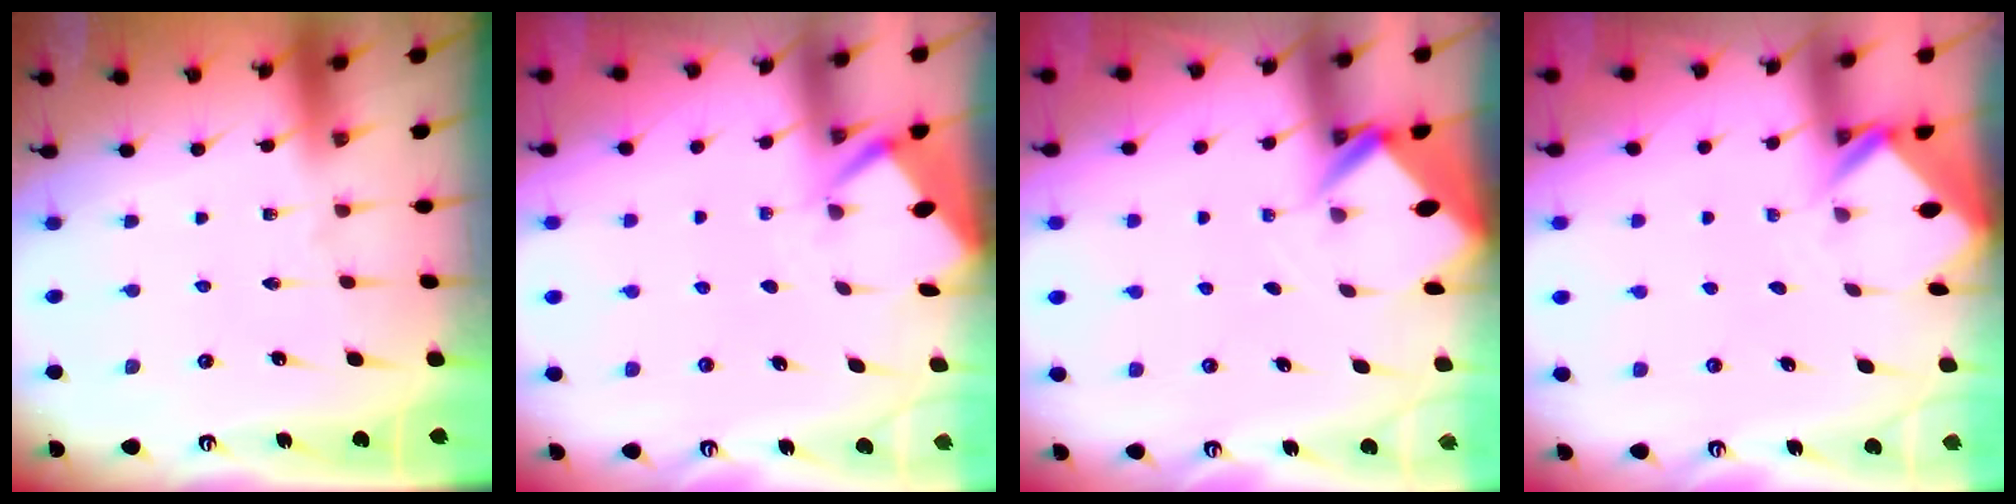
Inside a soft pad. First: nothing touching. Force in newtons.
{"total": 2.7, "press": 2.7, "slide": 0.4}
{"total": 2.8, "press": 2.8, "slide": 0.1}
{"total": 2.6, "press": 2.6, "slide": 0.2}